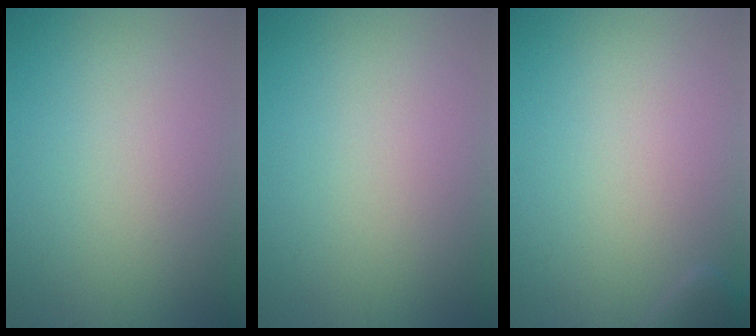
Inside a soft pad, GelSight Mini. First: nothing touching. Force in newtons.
{"total": 0.0}
{"total": 1.2, "press": 1.2, "slide": 0.2}